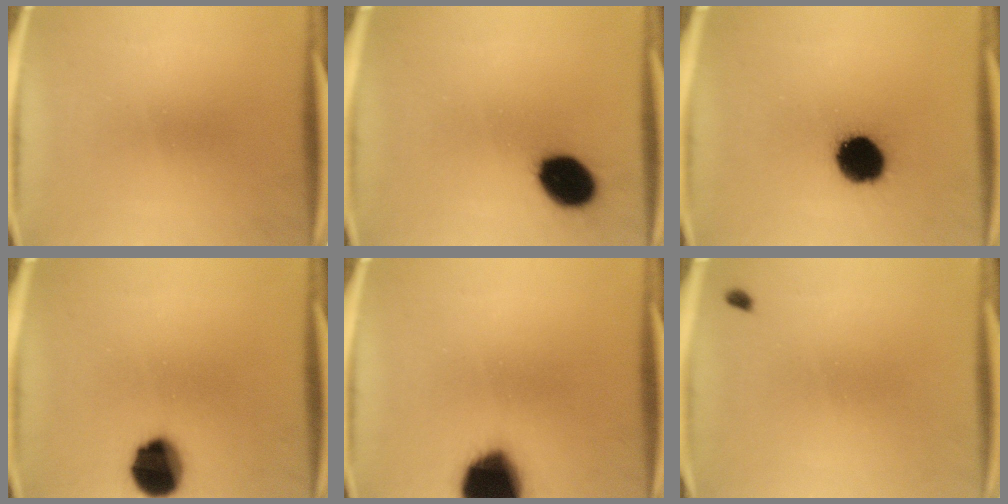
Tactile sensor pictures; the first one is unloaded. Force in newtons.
{"total": 12.1}
{"total": 14.6}
{"total": 12.1}
{"total": 18.8}
{"total": 0.8}